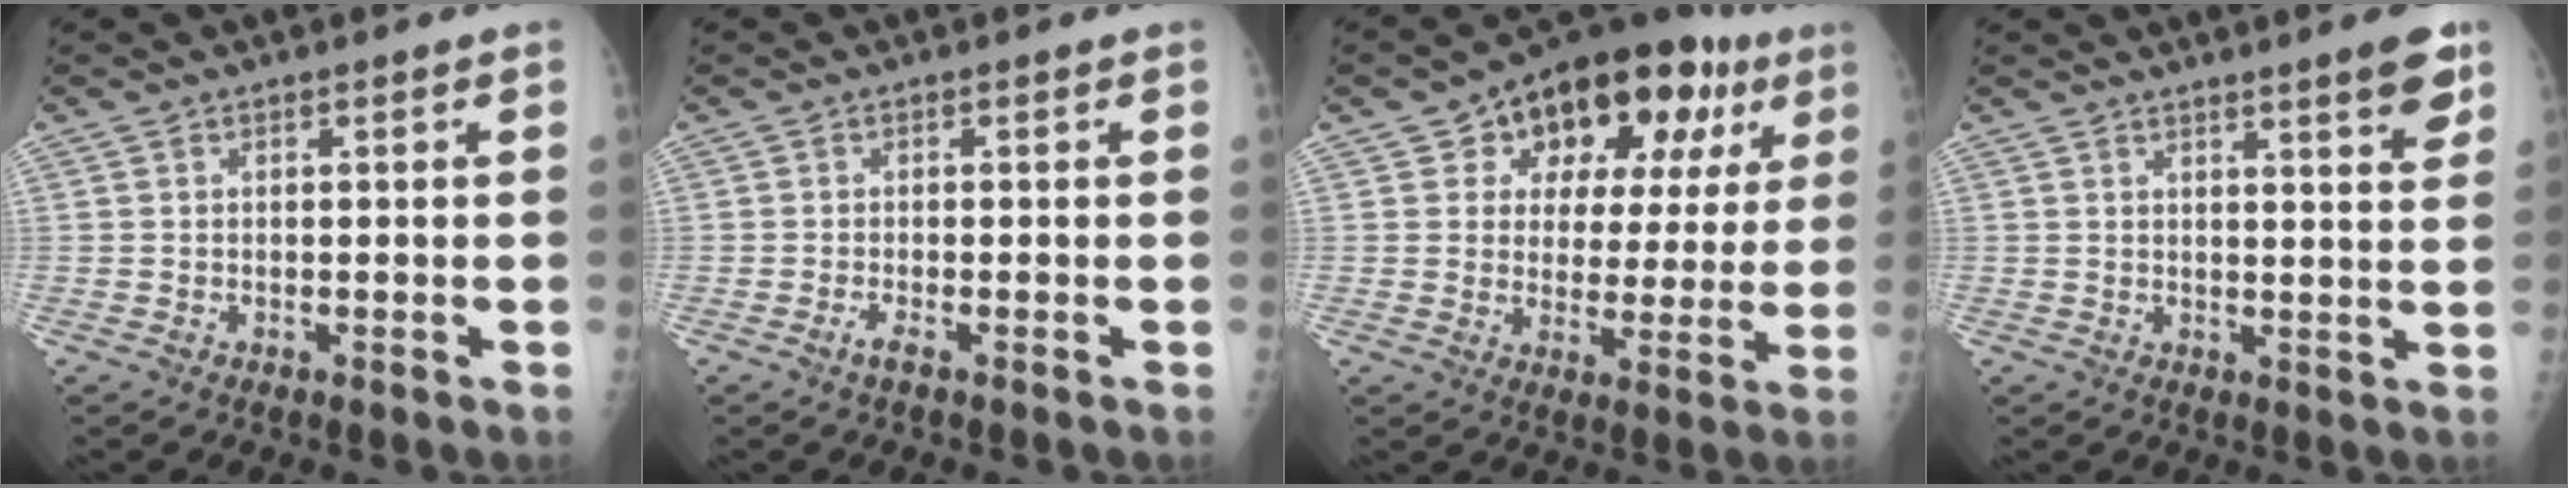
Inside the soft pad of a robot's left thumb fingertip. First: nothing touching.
{"total": 1.4, "force": [-0.8, 0.2, 1.1], "torque": [-0.027, -0.002, -0.021]}
{"total": 19.5, "force": [9.4, 11.9, 12.4], "torque": [-0.121, -0.001, 0.130]}
{"total": 5.9, "force": [4.0, 0.8, 4.3], "torque": [-0.047, -0.023, 0.050]}